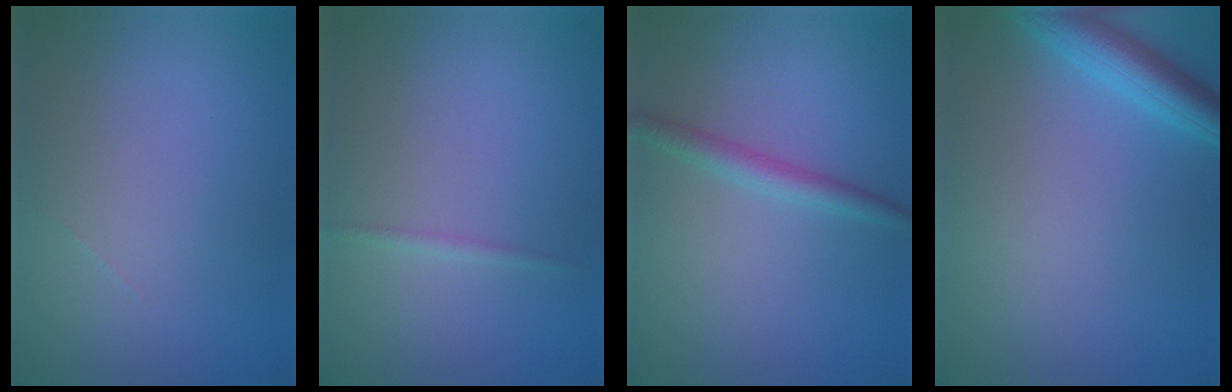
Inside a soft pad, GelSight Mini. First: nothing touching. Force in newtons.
{"total": 0.7, "press": 0.7, "slide": 0.0}
{"total": 2.1, "press": 2.1, "slide": 0.1}
{"total": 3.7, "press": 3.7, "slide": 0.3}